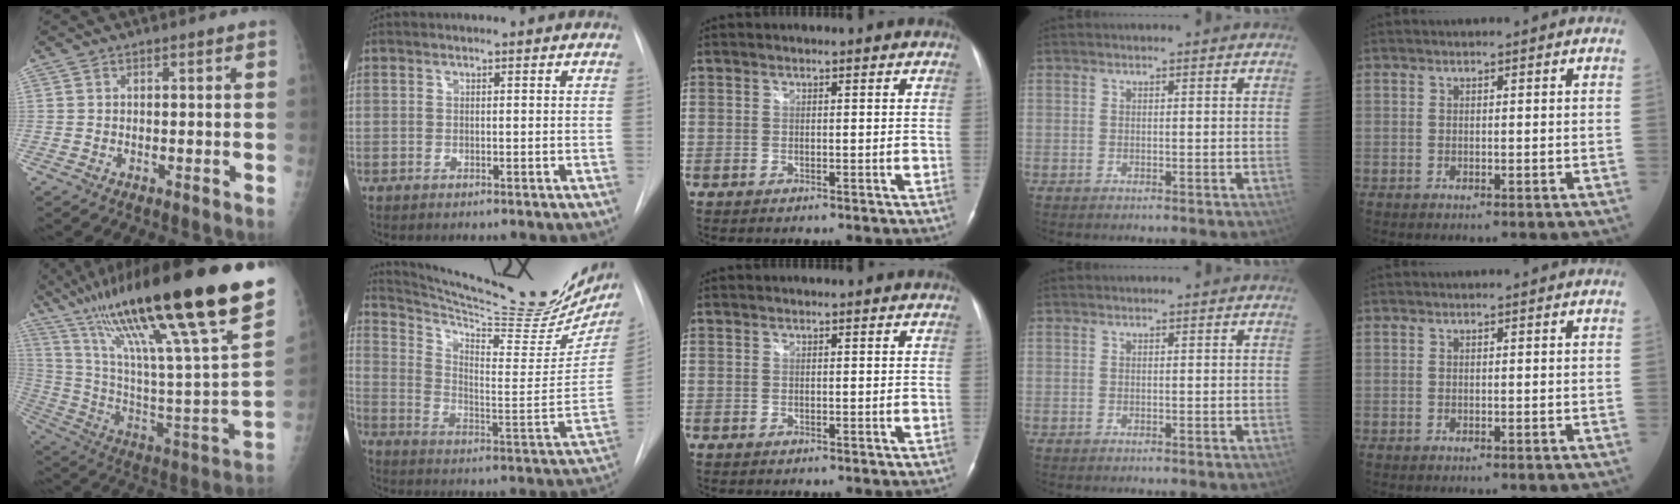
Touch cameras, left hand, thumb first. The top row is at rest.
{"thumb": {"total": 39.1, "force": [23.8, 4.8, 30.7], "torque": [-0.436, -0.043, 0.398]}, "index": {"total": 26.5, "force": [23.1, 3.0, 12.5], "torque": [-0.199, -0.082, 0.318]}}